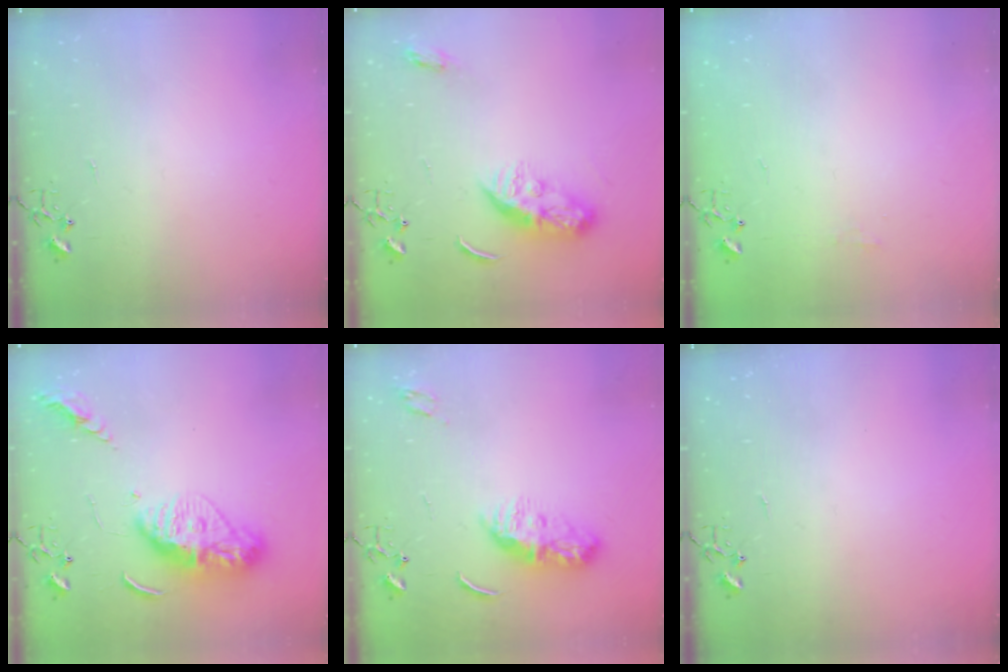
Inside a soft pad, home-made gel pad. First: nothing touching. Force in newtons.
{"total": 11.2, "press": 11.2, "slide": 0.5}
{"total": 4.5, "press": 4.4, "slide": 0.7}
{"total": 13.5, "press": 13.5, "slide": 1.2}
{"total": 10.4, "press": 10.4, "slide": 0.0}
{"total": 0.0}